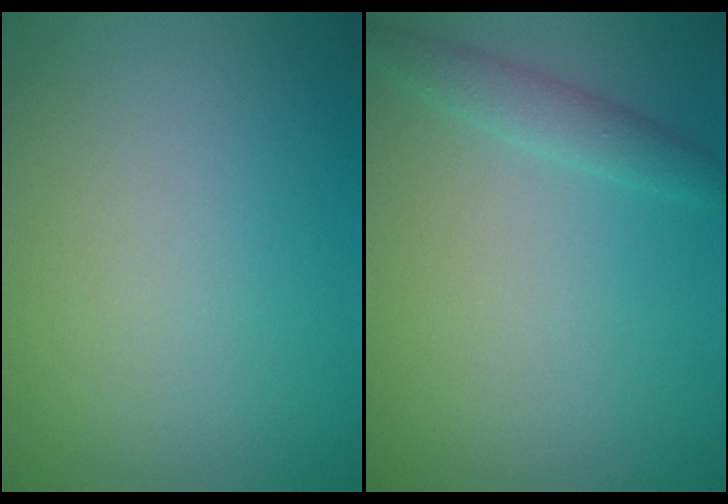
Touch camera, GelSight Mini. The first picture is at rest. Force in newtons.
{"total": 1.8, "press": 1.8, "slide": 0.2}